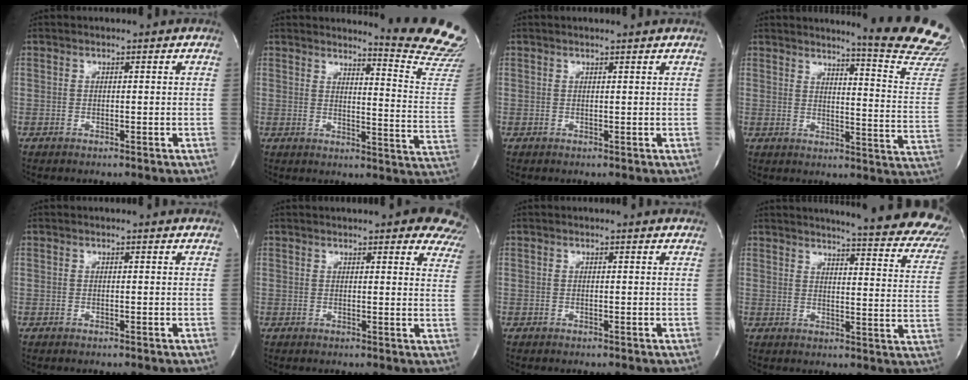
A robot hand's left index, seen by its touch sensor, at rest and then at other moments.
{"total": 14.4, "force": [14.1, -1.4, 2.8], "torque": [-0.030, -0.153, 0.140]}
{"total": 2.4, "force": [2.3, -0.2, 0.8], "torque": [-0.016, 0.010, 0.026]}
{"total": 17.5, "force": [16.2, -0.8, 6.5], "torque": [-0.082, -0.139, 0.173]}
{"total": 1.8, "force": [1.7, 0.2, 0.3], "torque": [-0.014, 0.000, 0.011]}
{"total": 16.3, "force": [14.0, 3.8, 7.4], "torque": [-0.076, -0.016, 0.139]}
{"total": 2.3, "force": [2.2, 0.3, 0.4], "torque": [-0.013, 0.000, 0.014]}
{"total": 23.5, "force": [20.7, 2.9, 10.8], "torque": [-0.134, -0.088, 0.220]}